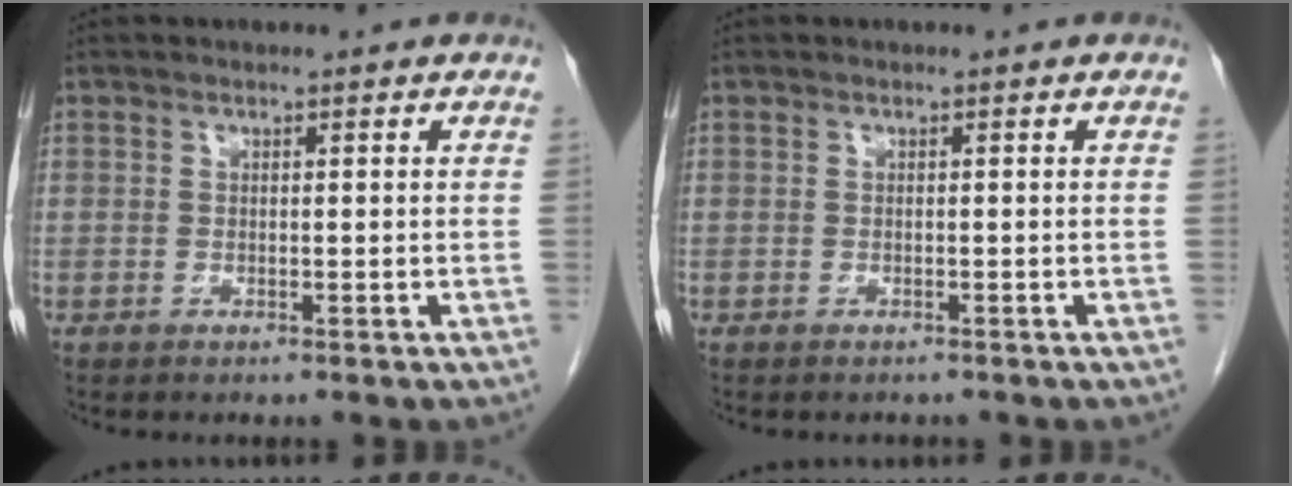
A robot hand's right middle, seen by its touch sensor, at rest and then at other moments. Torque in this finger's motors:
{"motor_torque": [0.02, -0.01, 0.00, 0.00]}